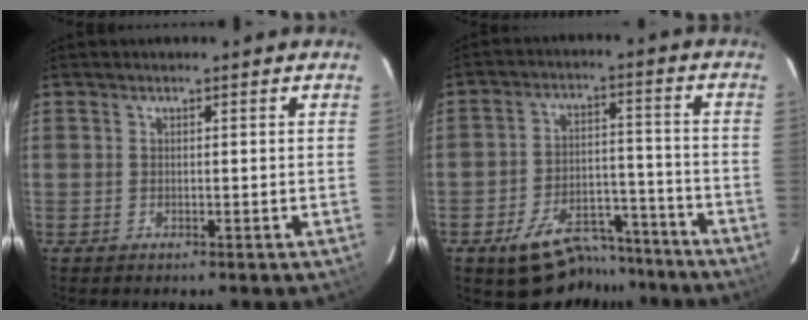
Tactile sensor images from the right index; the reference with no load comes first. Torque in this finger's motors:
{"motor_torque": [0.54, -0.55, 0.22, 0.02]}